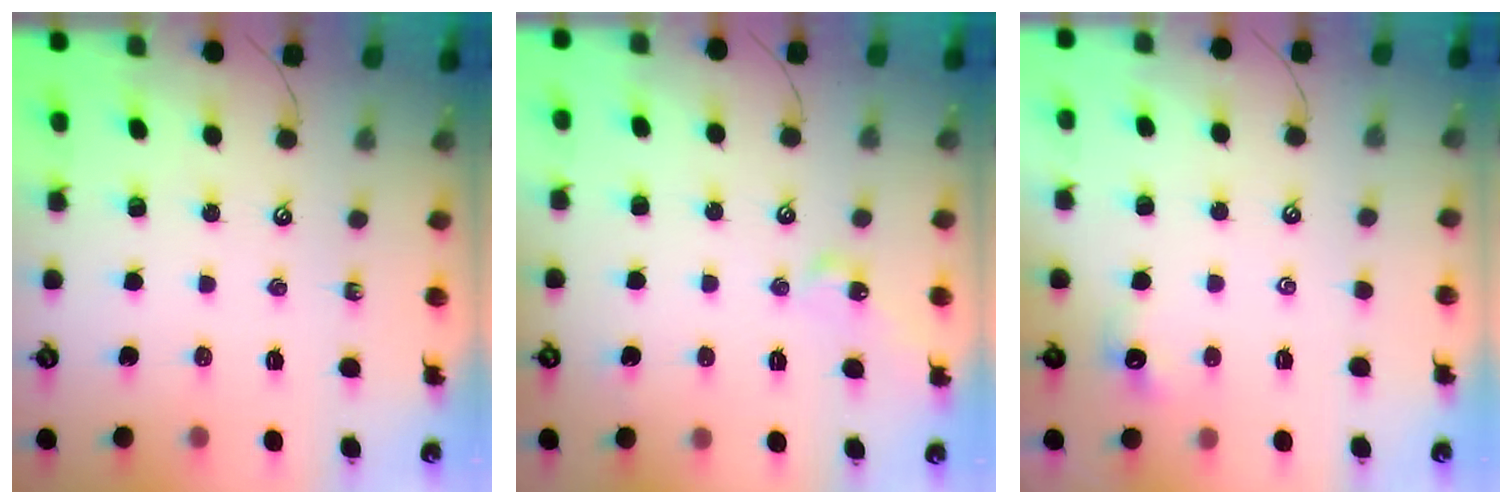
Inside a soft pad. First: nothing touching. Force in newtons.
{"total": 6.3, "press": 6.2, "slide": 0.8}
{"total": 0.7, "press": 0.3, "slide": 0.6}